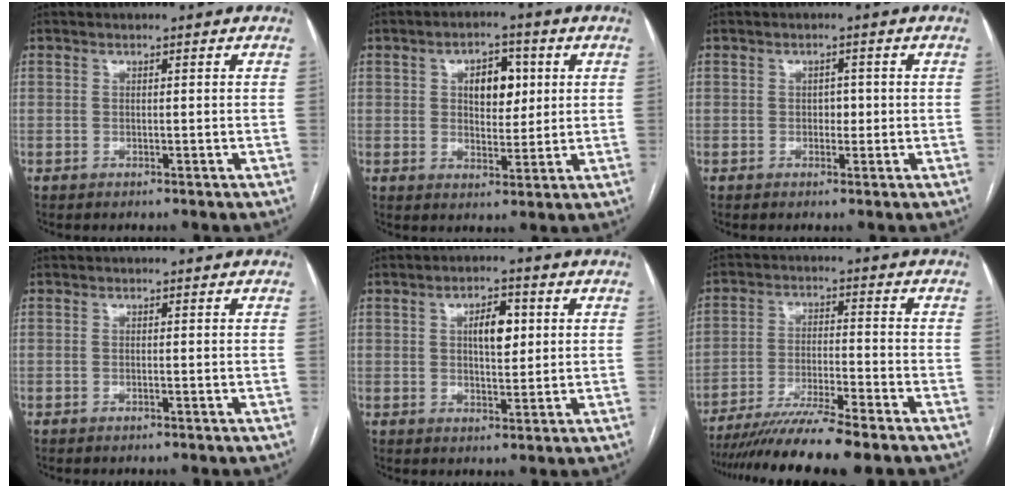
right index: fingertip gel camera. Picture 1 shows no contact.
{"total": 6.6, "force": [1.8, 3.7, 5.2], "torque": [-0.077, 0.014, 0.032]}
{"total": 1.7, "force": [-0.2, 1.1, 1.2], "torque": [-0.012, 0.004, -0.003]}
{"total": 0.0}
{"total": 5.4, "force": [1.3, 2.2, 4.7], "torque": [-0.076, 0.009, 0.023]}
{"total": 11.4, "force": [-9.6, -0.9, 6.0], "torque": [-0.092, -0.025, -0.161]}